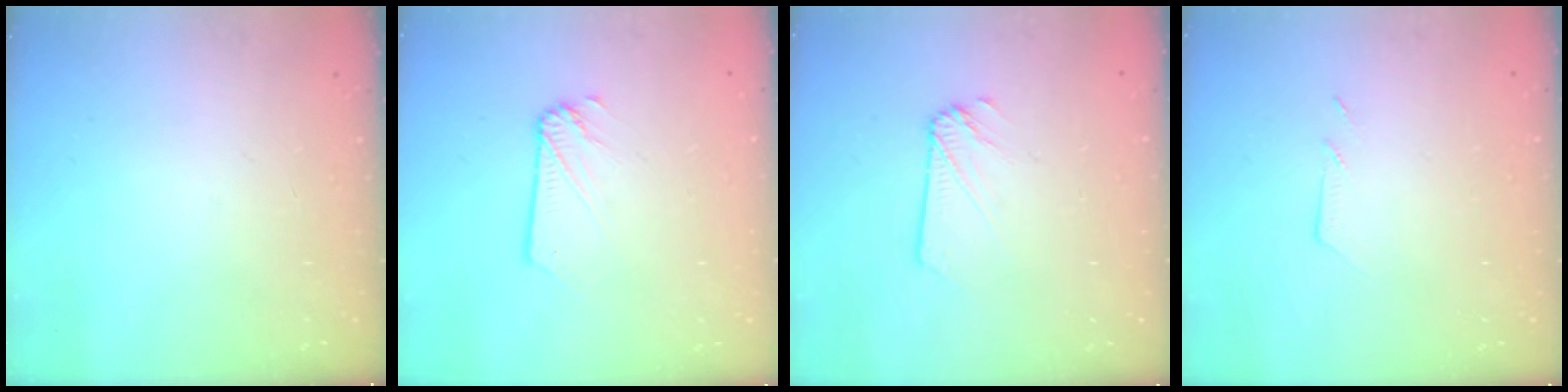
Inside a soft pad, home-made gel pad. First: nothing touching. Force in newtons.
{"total": 1.9, "press": 1.9, "slide": 0.1}
{"total": 2.8, "press": 2.8, "slide": 0.3}
{"total": 3.3, "press": 3.3, "slide": 0.5}